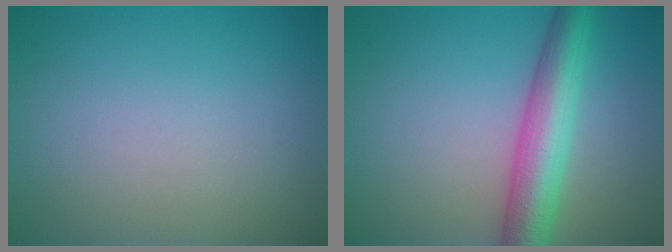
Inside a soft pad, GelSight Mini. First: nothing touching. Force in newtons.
{"total": 6.0, "press": 6.0, "slide": 0.1}